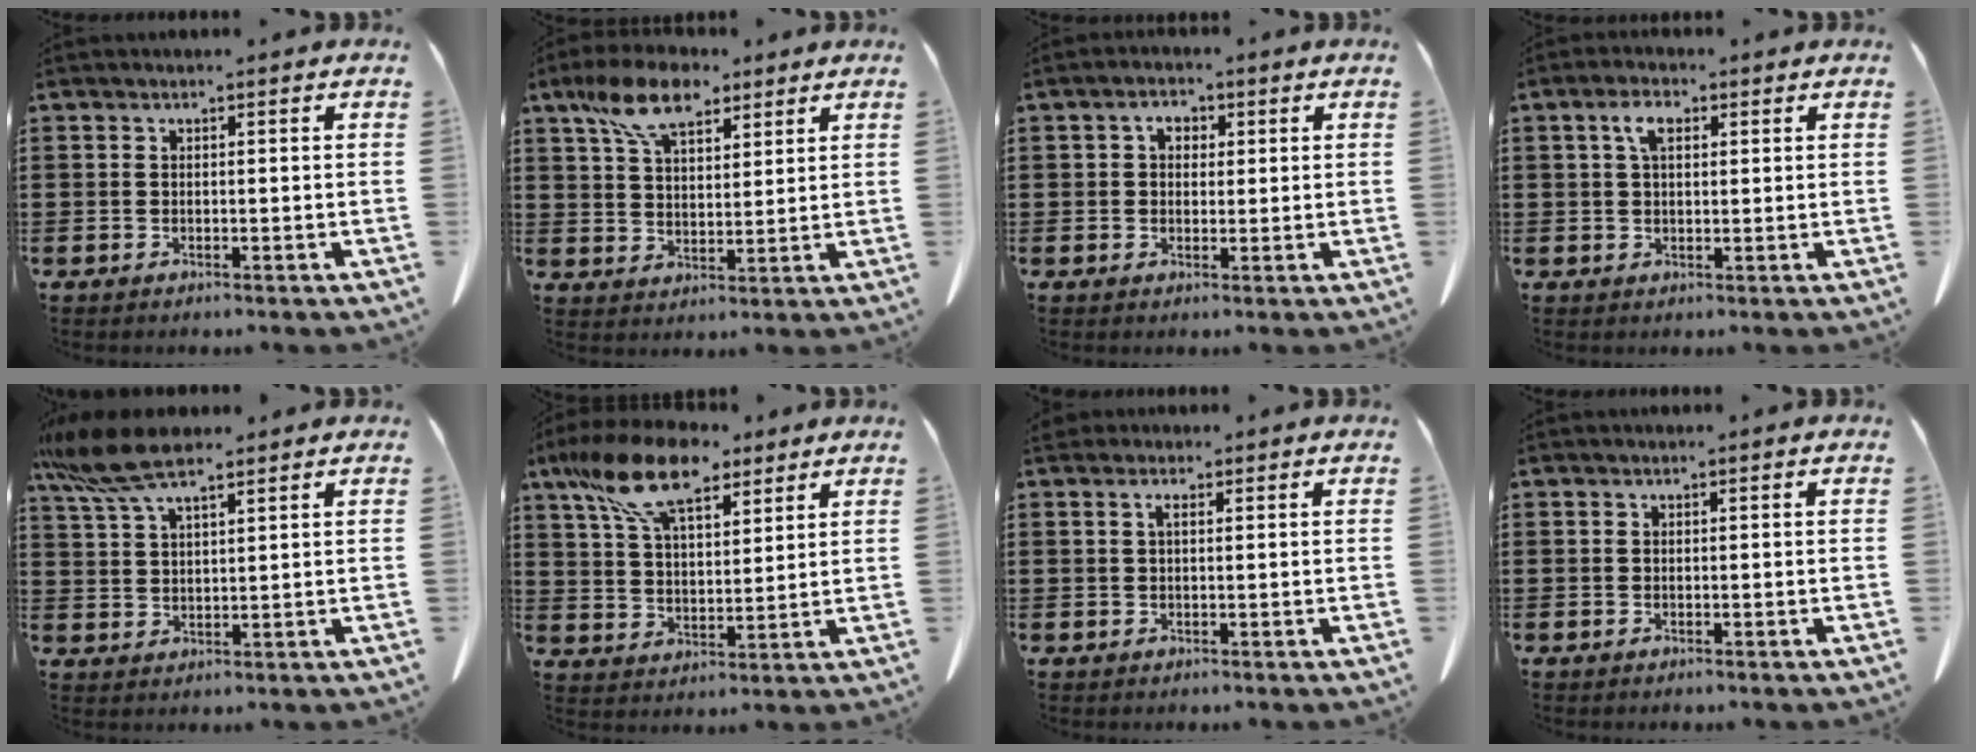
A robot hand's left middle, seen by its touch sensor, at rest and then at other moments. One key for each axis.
{"total": 9.8, "fx": 6.6, "fy": 4.3, "fz": 5.8, "tx": -0.134, "ty": -0.001, "tz": 0.124}
{"total": 2.8, "fx": 0.9, "fy": 1.9, "fz": 1.9, "tx": -0.035, "ty": 0.006, "tz": 0.013}
{"total": 3.8, "fx": 1.6, "fy": 1.7, "fz": 3.0, "tx": -0.066, "ty": 0.009, "tz": 0.028}
{"total": 8.5, "fx": 6.2, "fy": 2.1, "fz": 5.4, "tx": -0.135, "ty": -0.011, "tz": 0.112}
{"total": 13.3, "fx": 9.1, "fy": 5.2, "fz": 8.2, "tx": -0.190, "ty": -0.013, "tz": 0.169}
{"total": 1.4, "fx": 0.6, "fy": 0.5, "fz": 1.1, "tx": -0.025, "ty": 0.002, "tz": 0.012}
{"total": 0.0}